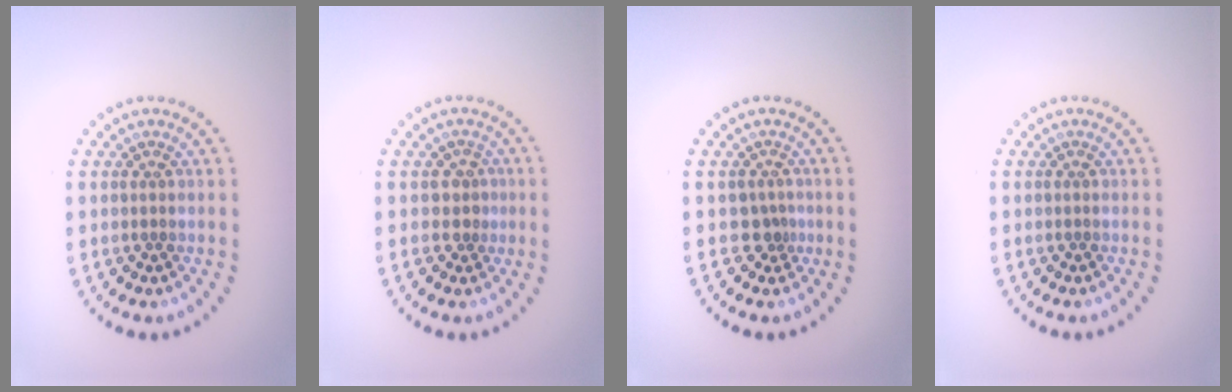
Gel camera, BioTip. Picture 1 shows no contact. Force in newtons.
{"total": 1.3, "press": 0.8, "slide": 0.9}
{"total": 1.2, "press": 0.7, "slide": 1.0}
{"total": 0.0}